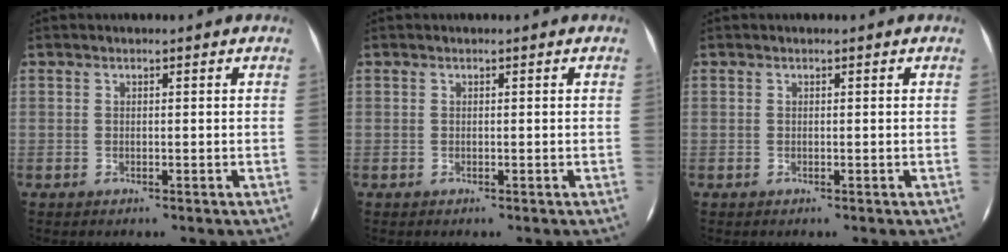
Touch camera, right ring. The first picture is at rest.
{"total": 0.0}
{"total": 0.0}